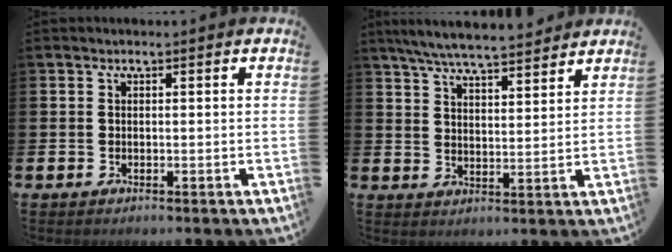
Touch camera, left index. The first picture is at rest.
{"total": 6.4, "force": [6.1, 0.6, 1.8], "torque": [-0.054, -0.029, 0.109]}